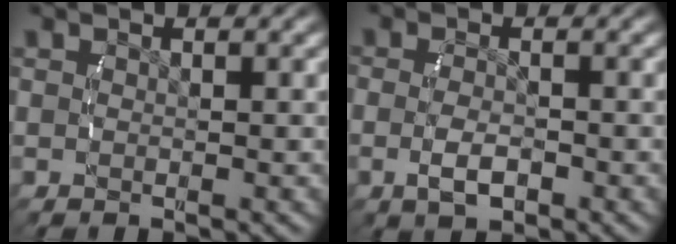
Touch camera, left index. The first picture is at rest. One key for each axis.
{"total": 2.8, "fx": -1.2, "fy": 1.5, "fz": 2.1, "tx": -0.038, "ty": -0.009, "tz": -0.018}